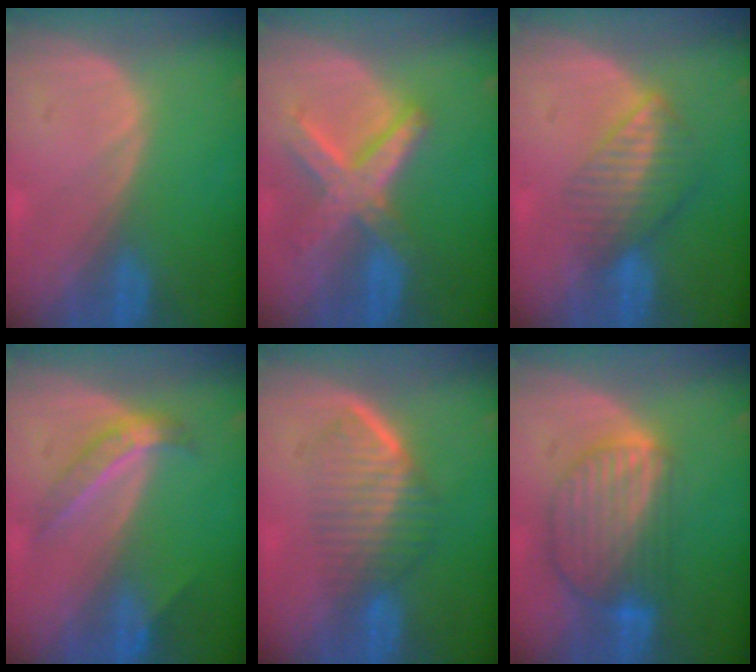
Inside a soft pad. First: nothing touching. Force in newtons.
{"total": 8.4, "press": 7.1, "slide": 4.3}
{"total": 6.7, "press": 5.7, "slide": 3.5}
{"total": 4.5, "press": 4.3, "slide": 1.2}
{"total": 6.9, "press": 6.0, "slide": 3.4}
{"total": 9.1, "press": 7.8, "slide": 4.8}